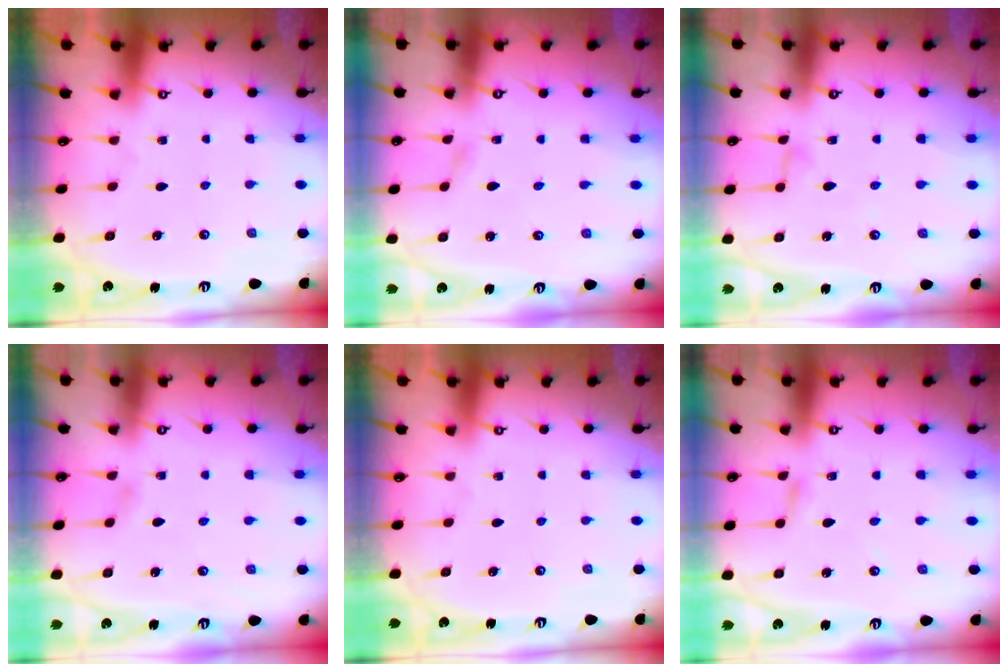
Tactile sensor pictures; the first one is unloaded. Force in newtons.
{"total": 1.5, "press": 1.5, "slide": 0.2}
{"total": 3.0, "press": 3.0, "slide": 0.3}
{"total": 3.7, "press": 3.7, "slide": 0.4}
{"total": 0.0}
{"total": 2.3, "press": 2.3, "slide": 0.1}